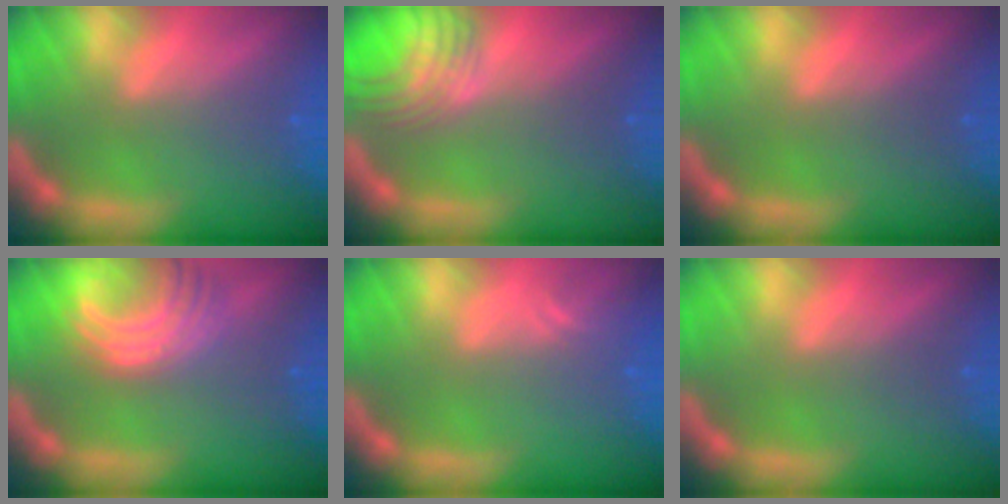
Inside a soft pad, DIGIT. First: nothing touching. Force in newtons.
{"total": 7.0}
{"total": 0.0}
{"total": 7.6}
{"total": 1.5}
{"total": 0.0}